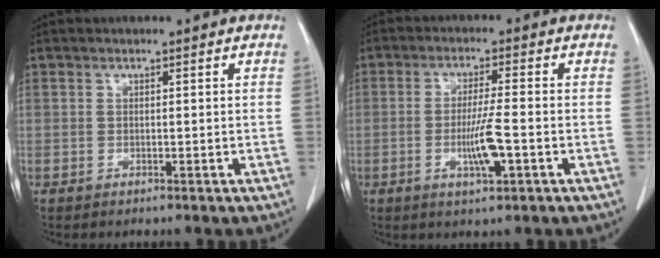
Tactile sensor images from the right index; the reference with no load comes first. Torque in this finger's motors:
{"motor_torque": [0.27, -0.03, 0.13, 0.08]}